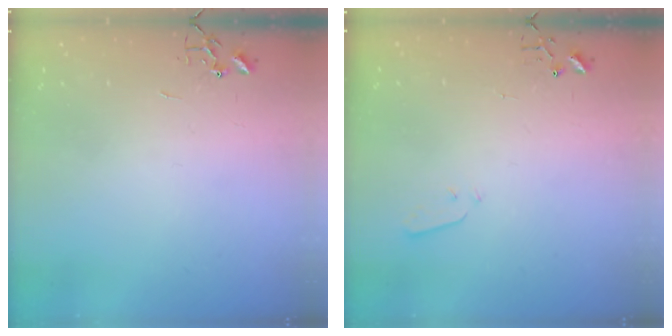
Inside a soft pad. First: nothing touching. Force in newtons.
{"total": 3.1, "press": 3.1, "slide": 0.7}